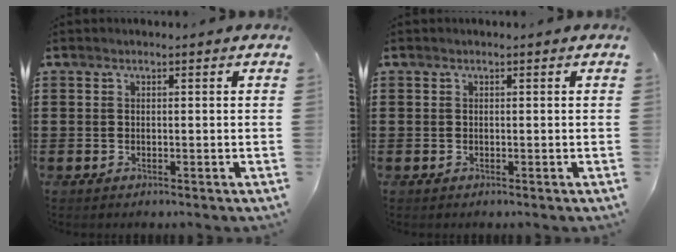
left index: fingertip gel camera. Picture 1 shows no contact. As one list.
[{"total": 0.0}]